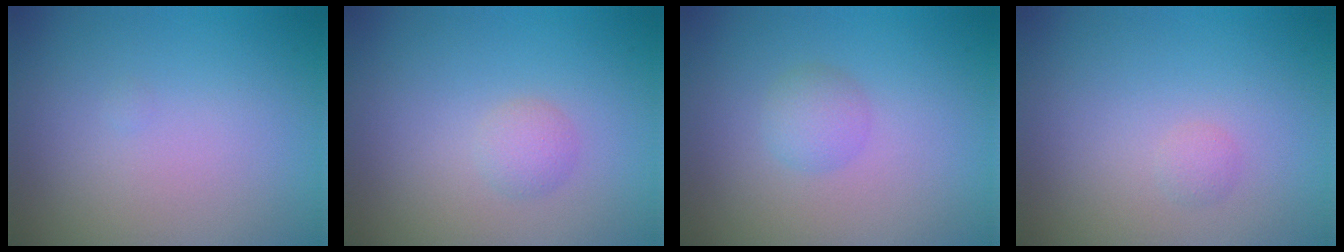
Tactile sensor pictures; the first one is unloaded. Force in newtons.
{"total": 1.3, "press": 1.3, "slide": 0.1}
{"total": 1.7, "press": 1.7, "slide": 0.1}
{"total": 0.7, "press": 0.7, "slide": 0.0}